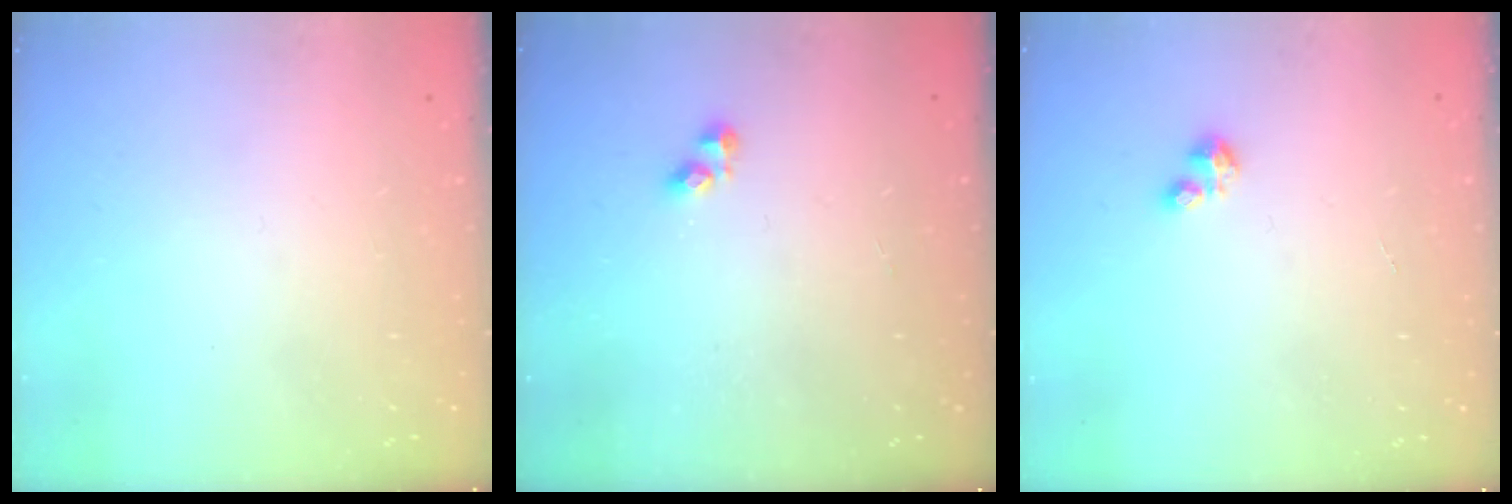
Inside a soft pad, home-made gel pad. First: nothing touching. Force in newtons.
{"total": 2.8, "press": 2.7, "slide": 0.5}
{"total": 1.7, "press": 1.6, "slide": 0.3}